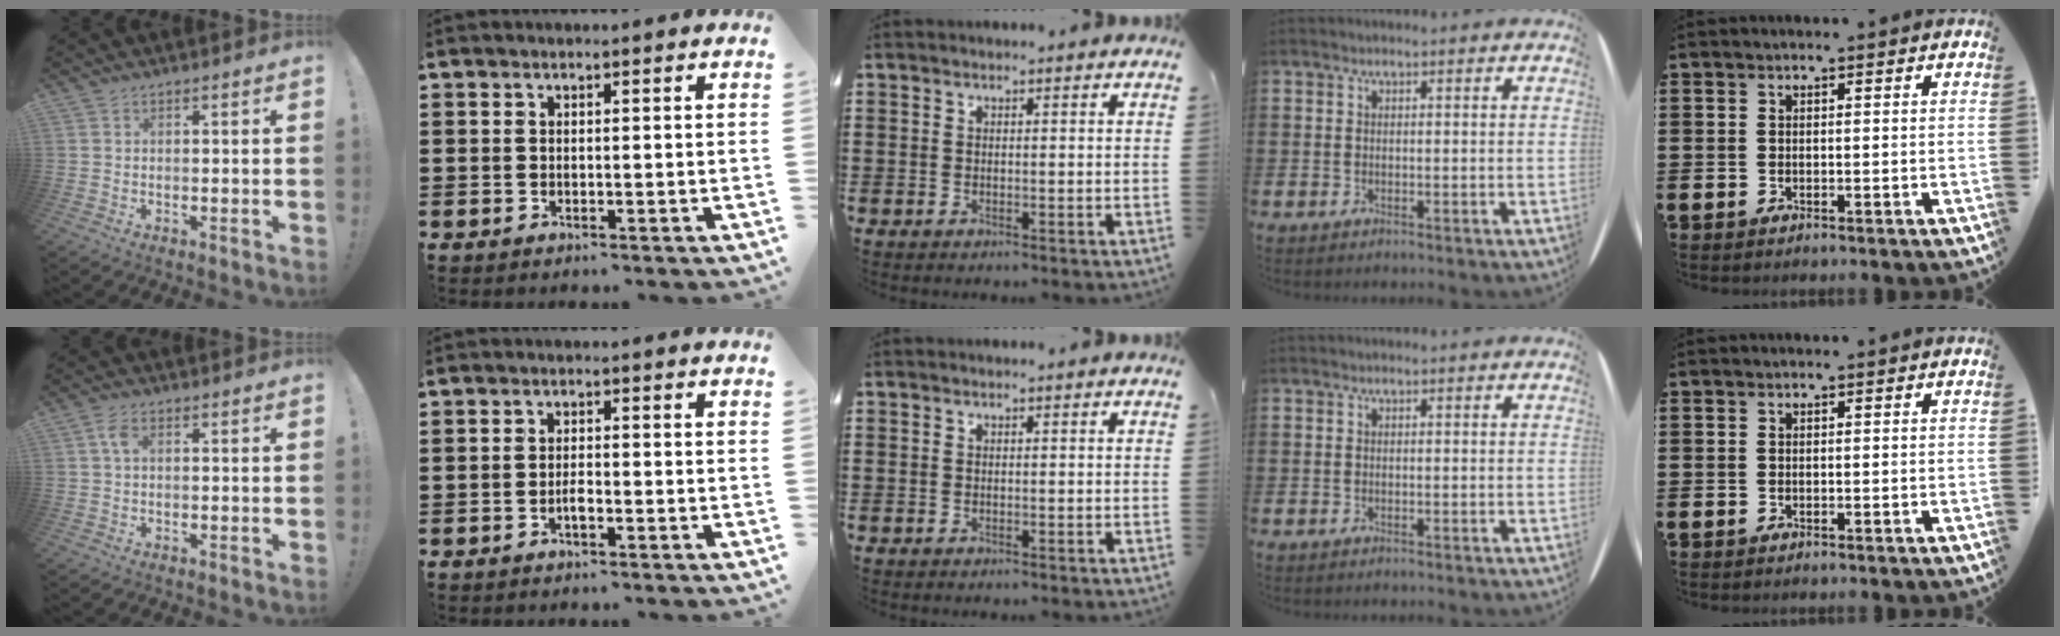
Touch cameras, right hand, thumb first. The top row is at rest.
{"thumb": {"total": 3.3, "force": [0.6, 1.8, 2.7], "torque": [-0.055, 0.009, 0.011]}, "index": {"total": 1.7, "force": [-0.9, 0.6, 1.4], "torque": [-0.028, 0.001, -0.016]}}